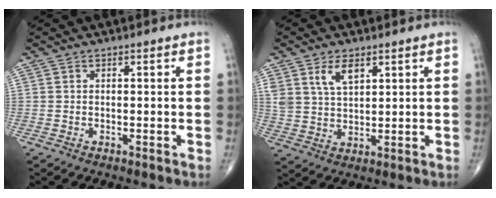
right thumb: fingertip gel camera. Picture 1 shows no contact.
{"total": 5.9, "force": [3.1, 3.1, 3.9], "torque": [-0.062, -0.015, 0.064]}